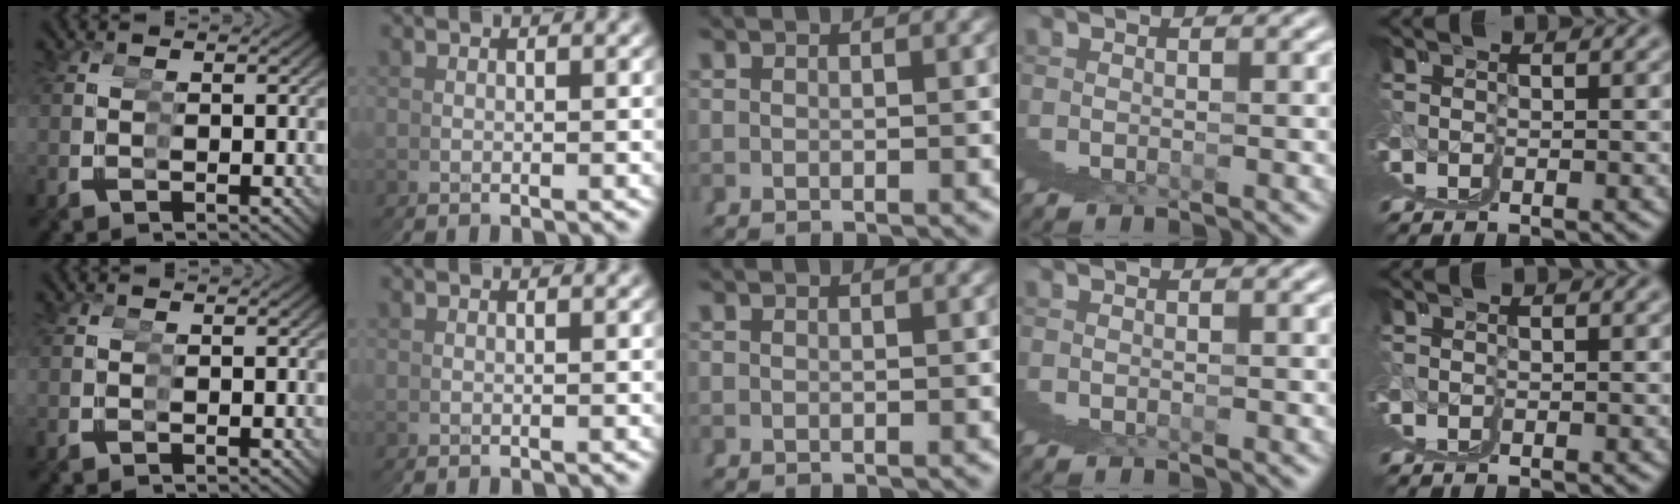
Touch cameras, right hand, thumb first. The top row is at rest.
{}